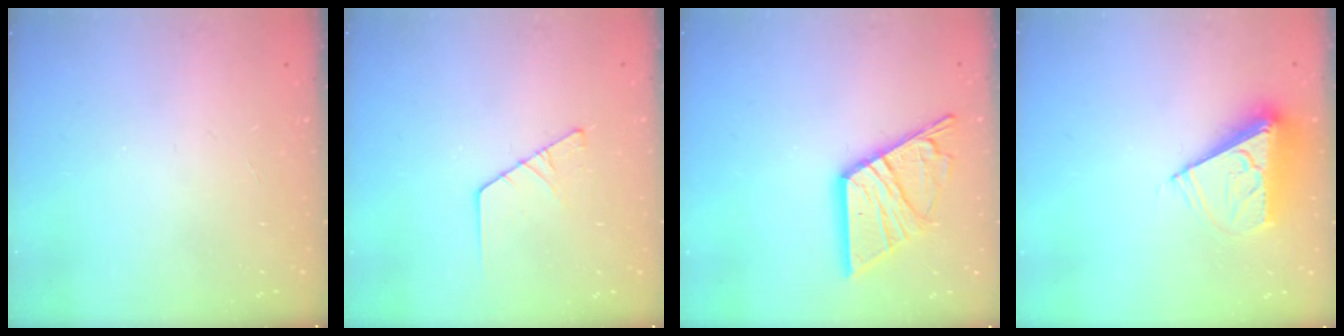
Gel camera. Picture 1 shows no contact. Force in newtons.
{"total": 2.5, "press": 2.5, "slide": 0.3}
{"total": 15.2, "press": 15.2, "slide": 1.2}
{"total": 9.0, "press": 9.0, "slide": 0.4}